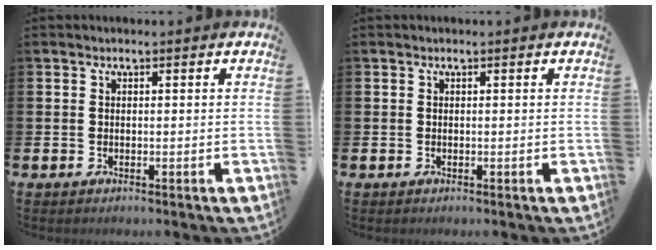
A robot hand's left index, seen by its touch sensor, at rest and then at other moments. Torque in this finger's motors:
{"motor_torque": [0.00, 0.02, -0.01, 0.00]}